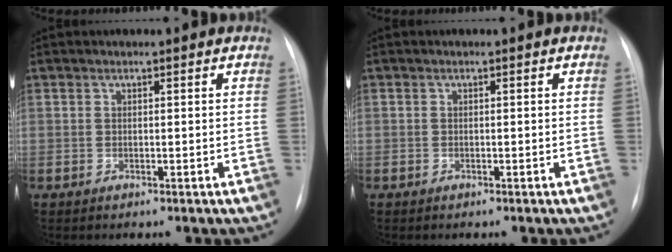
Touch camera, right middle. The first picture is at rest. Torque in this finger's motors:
{"motor_torque": [1.11, -1.04, 0.37, -0.06]}